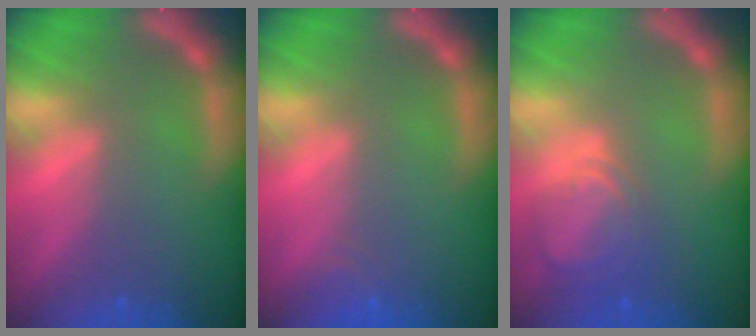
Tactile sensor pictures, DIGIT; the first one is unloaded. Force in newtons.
{"total": 1.4}
{"total": 4.5}